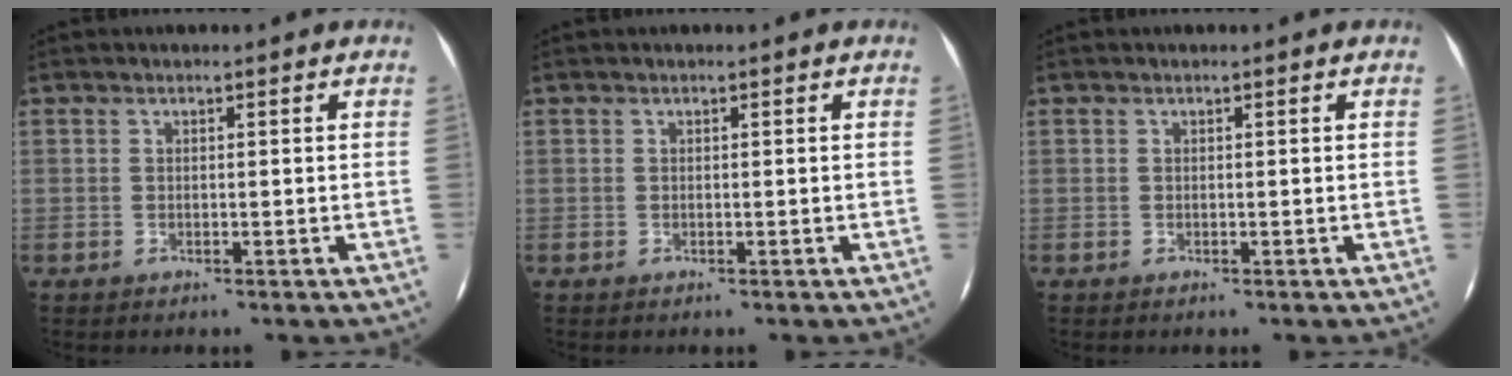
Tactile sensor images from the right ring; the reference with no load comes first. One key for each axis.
{"total": 0.0}
{"total": 0.0}